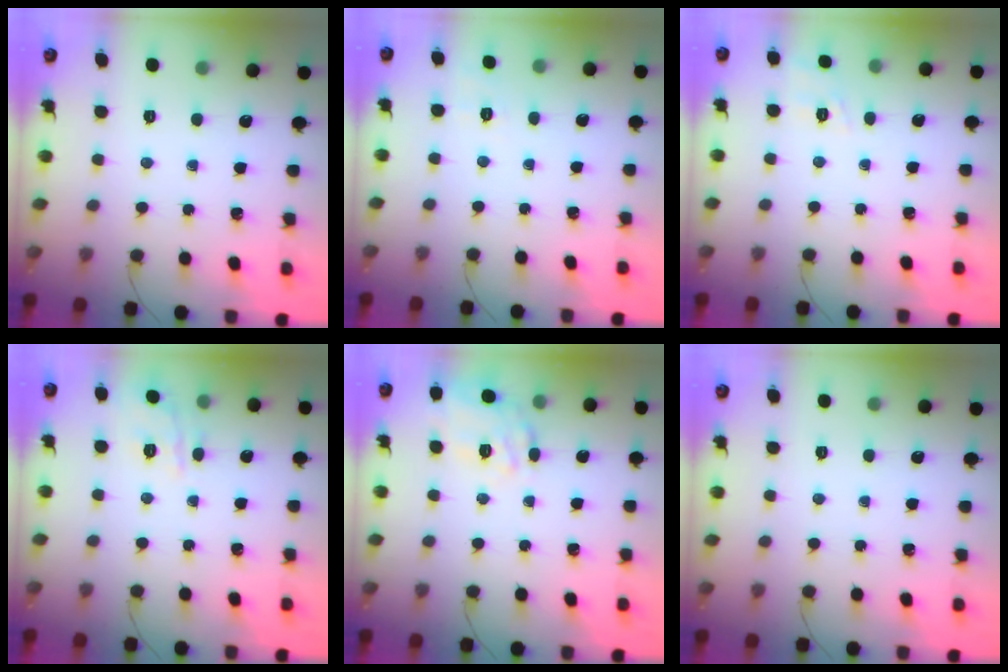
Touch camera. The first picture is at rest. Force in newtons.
{"total": 2.0, "press": 0.4, "slide": 1.9}
{"total": 2.8, "press": 2.2, "slide": 1.7}
{"total": 8.4, "press": 8.4, "slide": 0.7}
{"total": 16.9, "press": 16.8, "slide": 1.3}
{"total": 0.0}